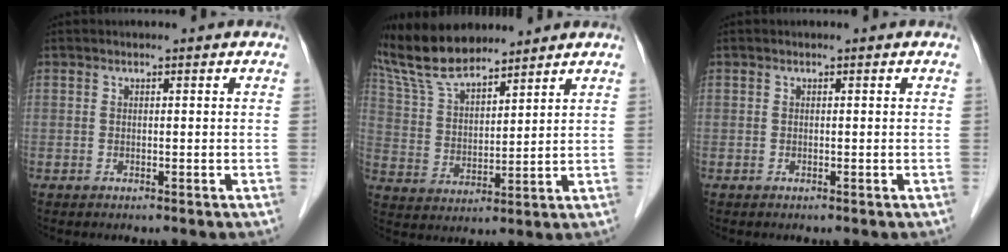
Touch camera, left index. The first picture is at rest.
{"total": 11.1, "force": [10.0, 2.2, 4.5], "torque": [-0.102, 0.020, 0.193]}
{"total": 0.0}